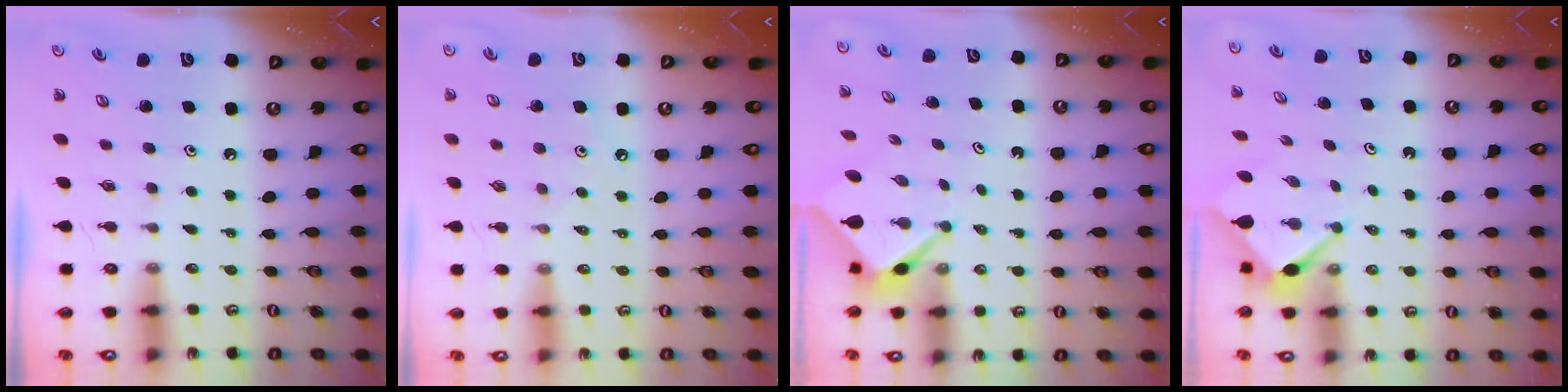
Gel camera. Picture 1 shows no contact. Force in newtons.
{"total": 3.5, "press": 3.5, "slide": 0.4}
{"total": 2.6, "press": 2.6, "slide": 0.1}
{"total": 2.8, "press": 2.8, "slide": 0.3}